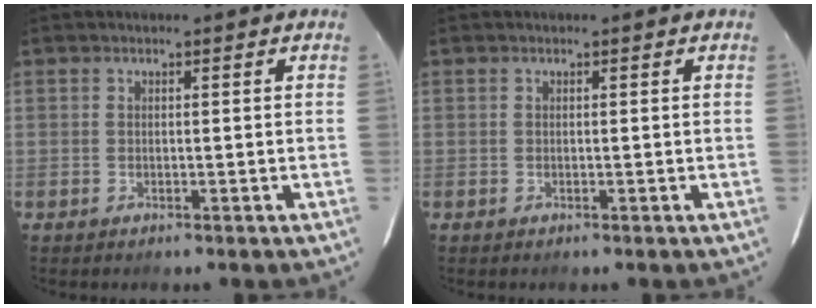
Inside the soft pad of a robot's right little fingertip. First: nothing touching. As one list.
[{"total": 0.0}]